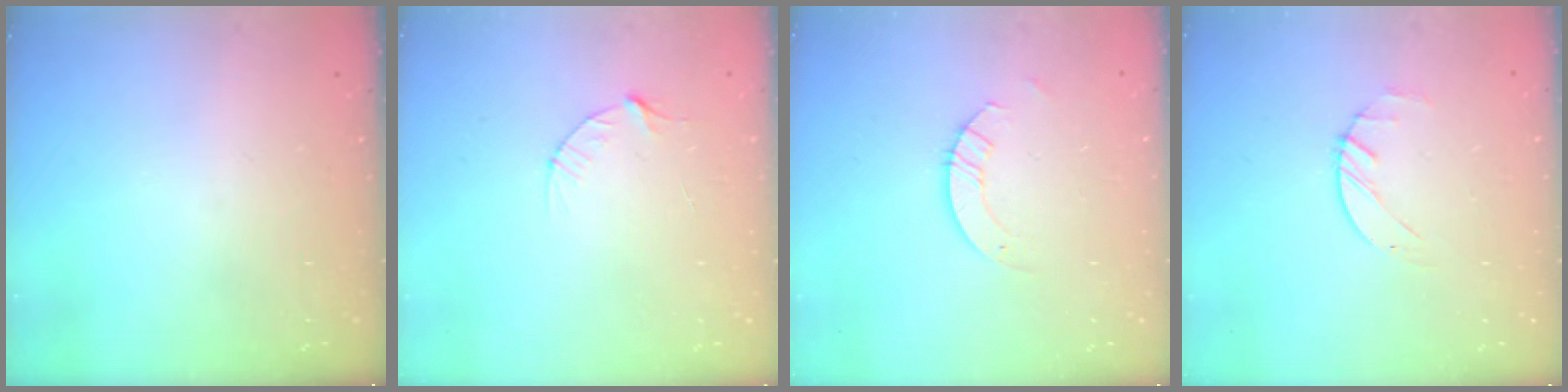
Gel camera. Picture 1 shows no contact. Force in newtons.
{"total": 4.1, "press": 4.1, "slide": 0.4}
{"total": 2.6, "press": 2.6, "slide": 0.2}
{"total": 1.4, "press": 1.3, "slide": 0.2}